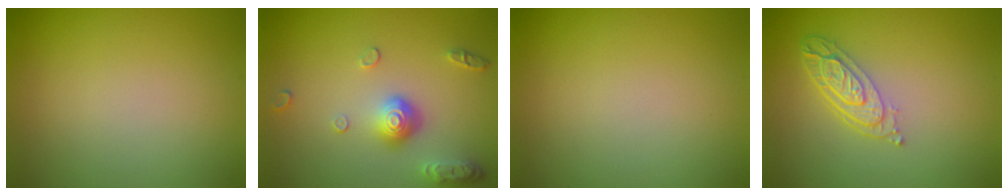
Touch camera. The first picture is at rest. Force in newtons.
{"total": 3.7, "press": 3.0, "slide": 2.1}
{"total": 0.0}
{"total": 3.9, "press": 3.0, "slide": 2.5}